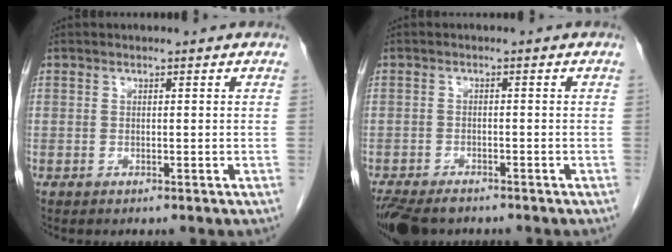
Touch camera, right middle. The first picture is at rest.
{"total": 7.9, "force": [-6.2, 3.2, 3.7], "torque": [-0.070, -0.011, -0.100]}